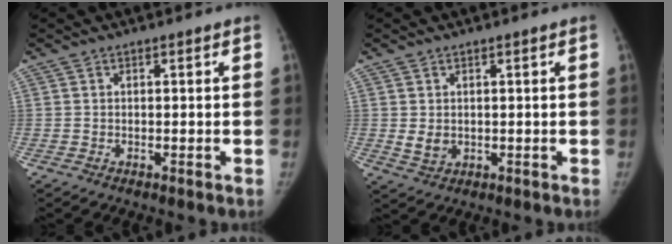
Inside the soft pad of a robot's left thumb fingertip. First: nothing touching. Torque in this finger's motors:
{"motor_torque": [0.64, 0.65, 0.21, -0.37, 0.09]}